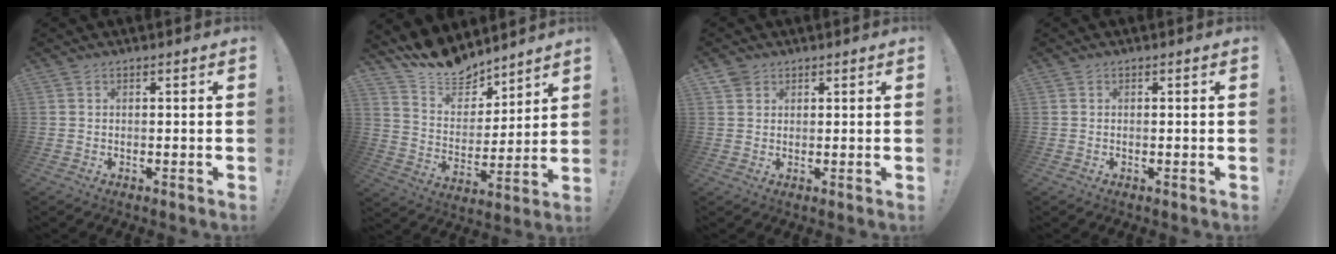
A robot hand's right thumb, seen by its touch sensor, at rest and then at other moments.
{"total": 12.0, "force": [11.0, 4.3, 2.4], "torque": [-0.064, -0.097, 0.205]}
{"total": 2.5, "force": [1.8, 1.7, 0.4], "torque": [-0.002, -0.007, 0.031]}
{"total": 0.0}